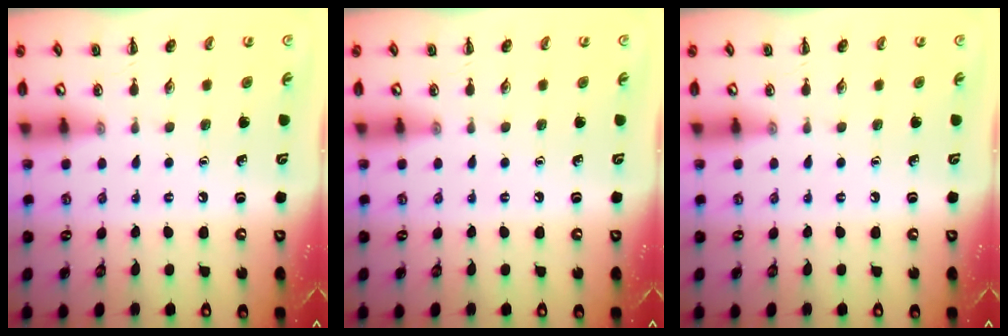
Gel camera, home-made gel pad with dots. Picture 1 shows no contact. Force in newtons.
{"total": 0.0}
{"total": 0.0}